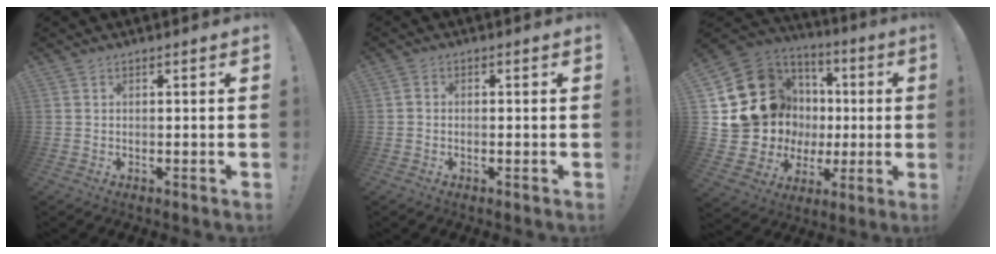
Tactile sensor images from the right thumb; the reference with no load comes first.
{"total": 1.1, "force": [-0.8, 0.6, 0.5], "torque": [-0.013, 0.006, -0.013]}
{"total": 18.1, "force": [3.0, 16.2, 7.3], "torque": [-0.115, -0.028, 0.107]}